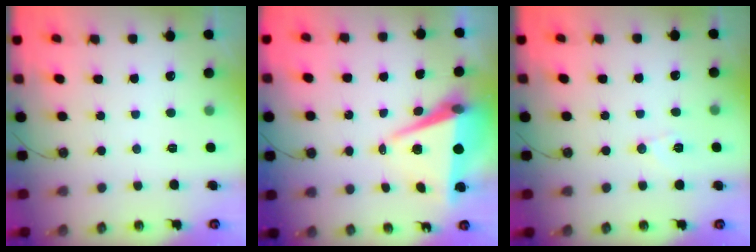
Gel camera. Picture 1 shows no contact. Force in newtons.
{"total": 8.3, "press": 7.2, "slide": 4.2}
{"total": 6.6, "press": 6.3, "slide": 1.7}